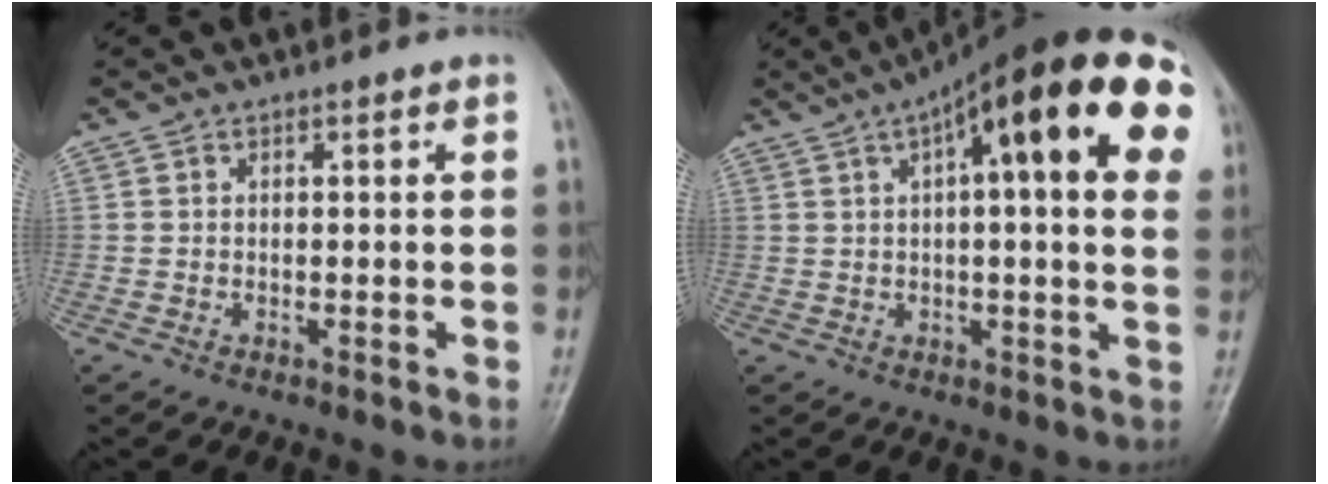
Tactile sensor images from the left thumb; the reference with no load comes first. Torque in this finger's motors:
{"motor_torque": [2.36, 2.65, 1.62, -1.15, 0.24]}